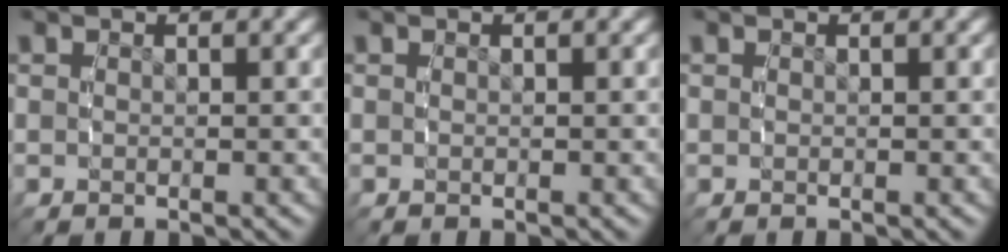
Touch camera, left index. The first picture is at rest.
{"total": 0.0}
{"total": 0.0}